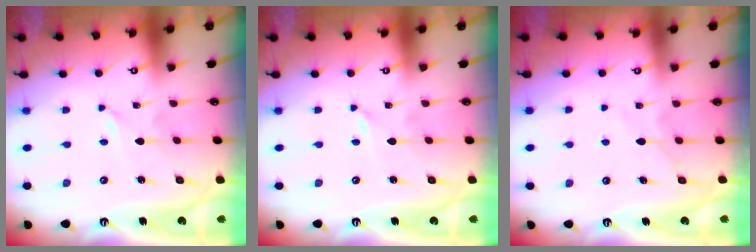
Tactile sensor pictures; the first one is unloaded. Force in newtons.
{"total": 0.0}
{"total": 6.3, "press": 6.3, "slide": 0.9}